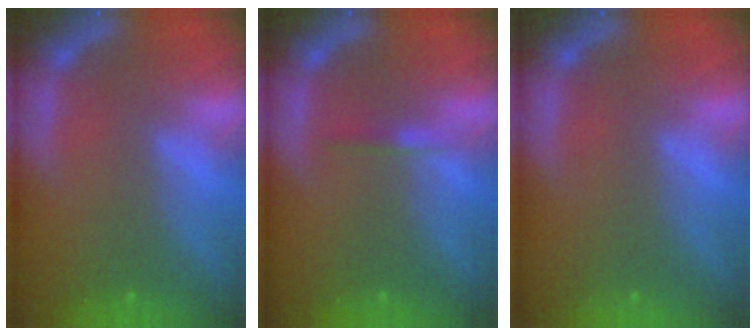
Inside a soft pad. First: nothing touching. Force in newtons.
{"total": 0.9}
{"total": 0.0}